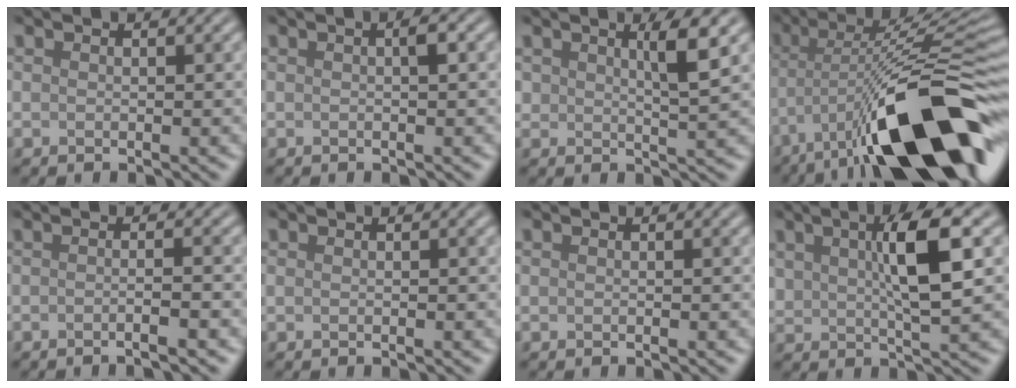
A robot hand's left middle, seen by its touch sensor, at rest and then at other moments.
{"total": 1.1, "force": [0.2, 0.1, 1.1], "torque": [-0.019, 0.005, 0.003]}
{"total": 2.7, "force": [1.4, 0.6, 2.2], "torque": [-0.033, -0.002, 0.026]}
{"total": 16.3, "force": [-7.1, 5.2, 13.7], "torque": [-0.216, 0.001, -0.117]}
{"total": 3.3, "force": [-0.6, 1.1, 3.0], "torque": [-0.021, -0.002, -0.031]}
{"total": 0.0}
{"total": 0.0}
{"total": 6.3, "force": [2.0, 1.8, 5.7], "torque": [-0.106, 0.006, 0.036]}